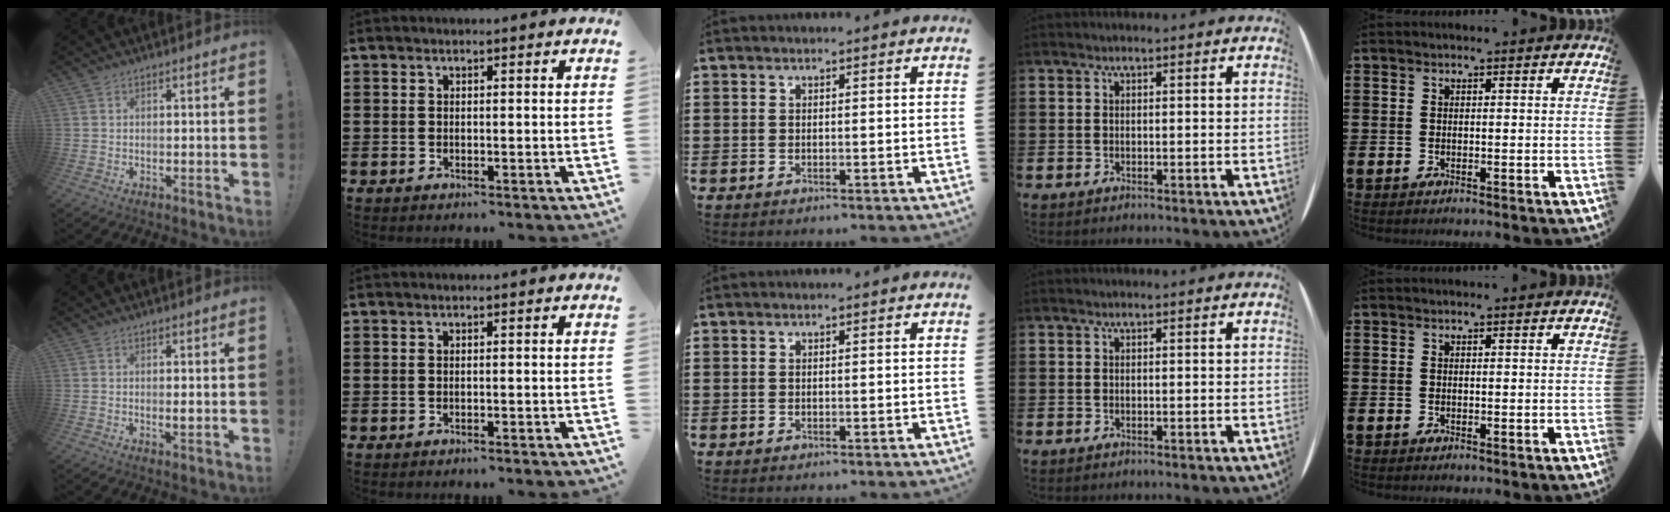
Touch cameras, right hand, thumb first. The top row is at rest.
{"thumb": {"total": 1.3, "force": [0.0, 0.2, 1.3], "torque": [-0.016, -0.005, -0.001]}, "index": {"total": 0.5, "force": [-0.5, -0.1, 0.2], "torque": [-0.004, -0.003, -0.009]}}